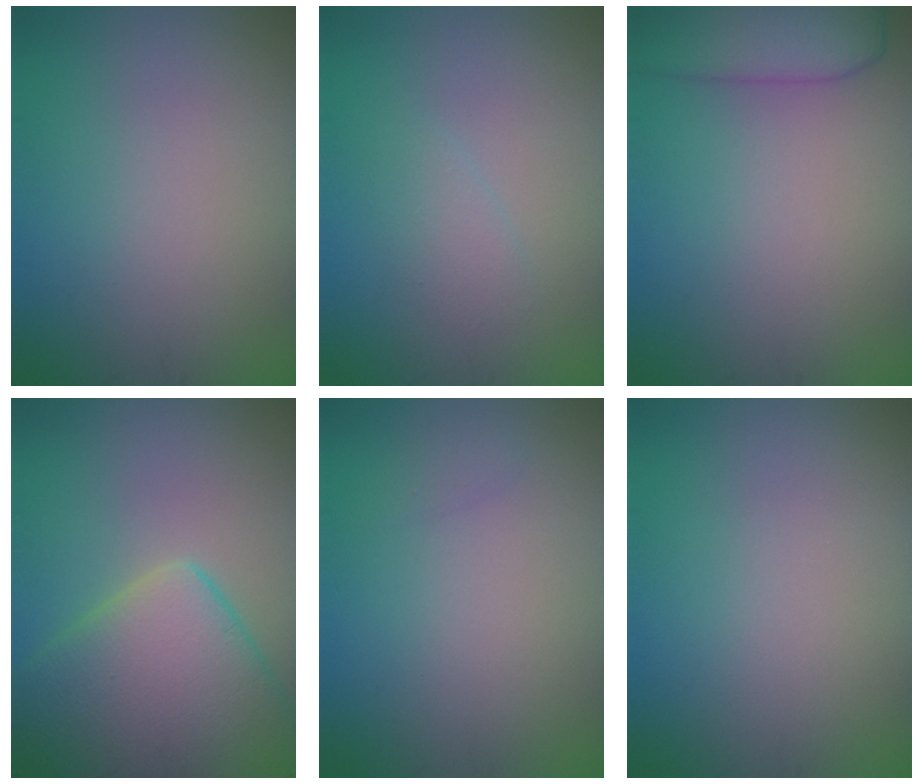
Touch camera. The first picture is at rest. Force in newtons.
{"total": 1.3, "press": 1.3, "slide": 0.2}
{"total": 6.1, "press": 6.1, "slide": 0.4}
{"total": 10.1, "press": 10.1, "slide": 0.6}
{"total": 0.5, "press": 0.5, "slide": 0.0}
{"total": 0.0}